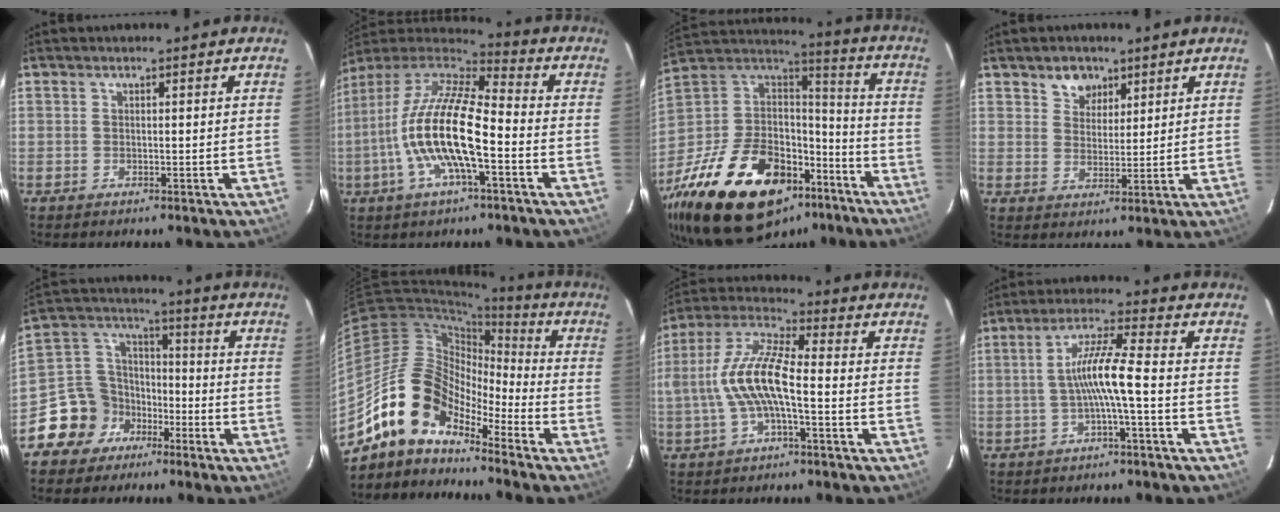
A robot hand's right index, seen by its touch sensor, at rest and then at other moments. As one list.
[{"total": 17.3, "force": [-4.3, 4.4, 16.1], "torque": [-0.306, -0.008, -0.088]}, {"total": 34.6, "force": [-20.8, 18.8, 20.3], "torque": [-0.416, 0.007, -0.313]}, {"total": 4.8, "force": [3.1, 3.4, 1.3], "torque": [-0.013, 0.005, 0.057]}, {"total": 11.7, "force": [-7.0, 9.2, 1.9], "torque": [-0.059, 0.056, -0.120]}, {"total": 13.7, "force": [-10.9, 5.6, 6.0], "torque": [-0.100, 0.019, -0.218]}, {"total": 12.1, "force": [-2.1, 3.3, 11.4], "torque": [-0.238, 0.011, -0.041]}, {"total": 7.4, "force": [-1.7, -0.5, 7.2], "torque": [-0.150, 0.009, -0.029]}]